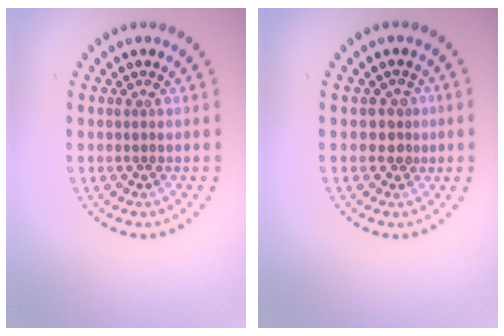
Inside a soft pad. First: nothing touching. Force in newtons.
{"total": 1.8, "press": 1.3, "slide": 1.2}